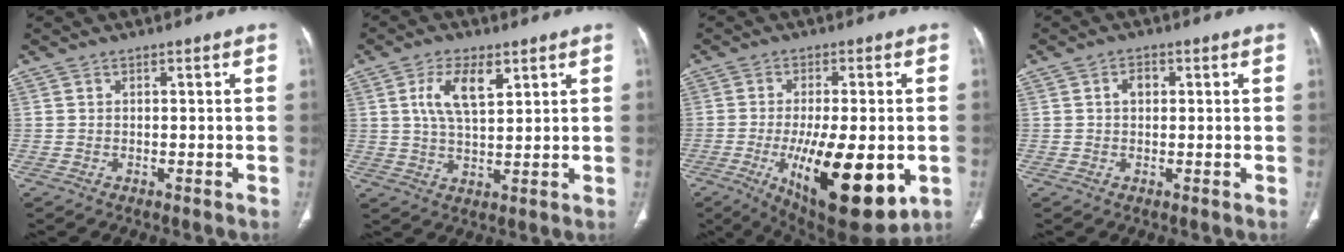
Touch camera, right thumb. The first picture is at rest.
{"total": 8.2, "force": [3.3, 3.7, 6.5], "torque": [-0.118, -0.011, 0.064]}
{"total": 20.5, "force": [-5.4, 7.5, 18.3], "torque": [-0.272, -0.023, -0.063]}
{"total": 2.5, "force": [0.5, 1.8, 1.7], "torque": [-0.022, 0.008, 0.007]}